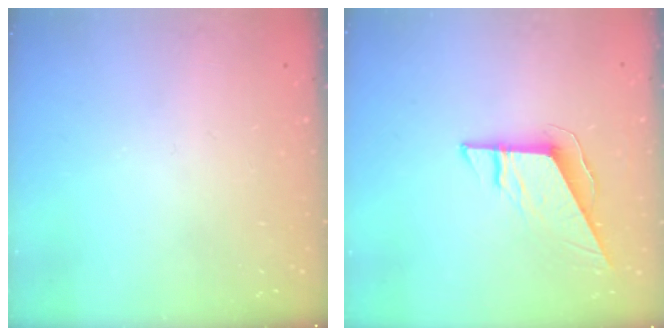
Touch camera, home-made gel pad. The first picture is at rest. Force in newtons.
{"total": 9.2, "press": 9.2, "slide": 0.4}